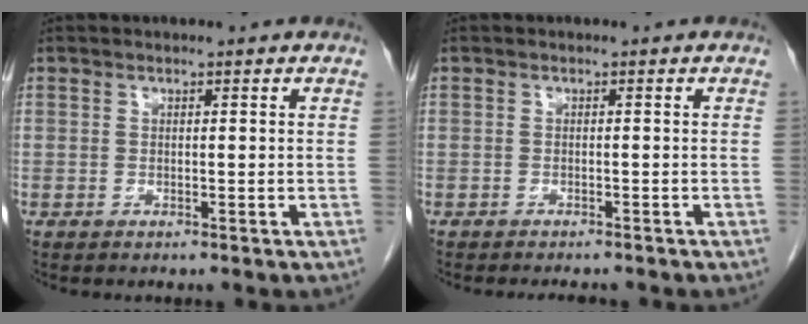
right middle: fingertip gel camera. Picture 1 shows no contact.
{"total": 3.1, "force": [-2.8, 0.8, 1.1], "torque": [-0.011, -0.004, -0.033]}